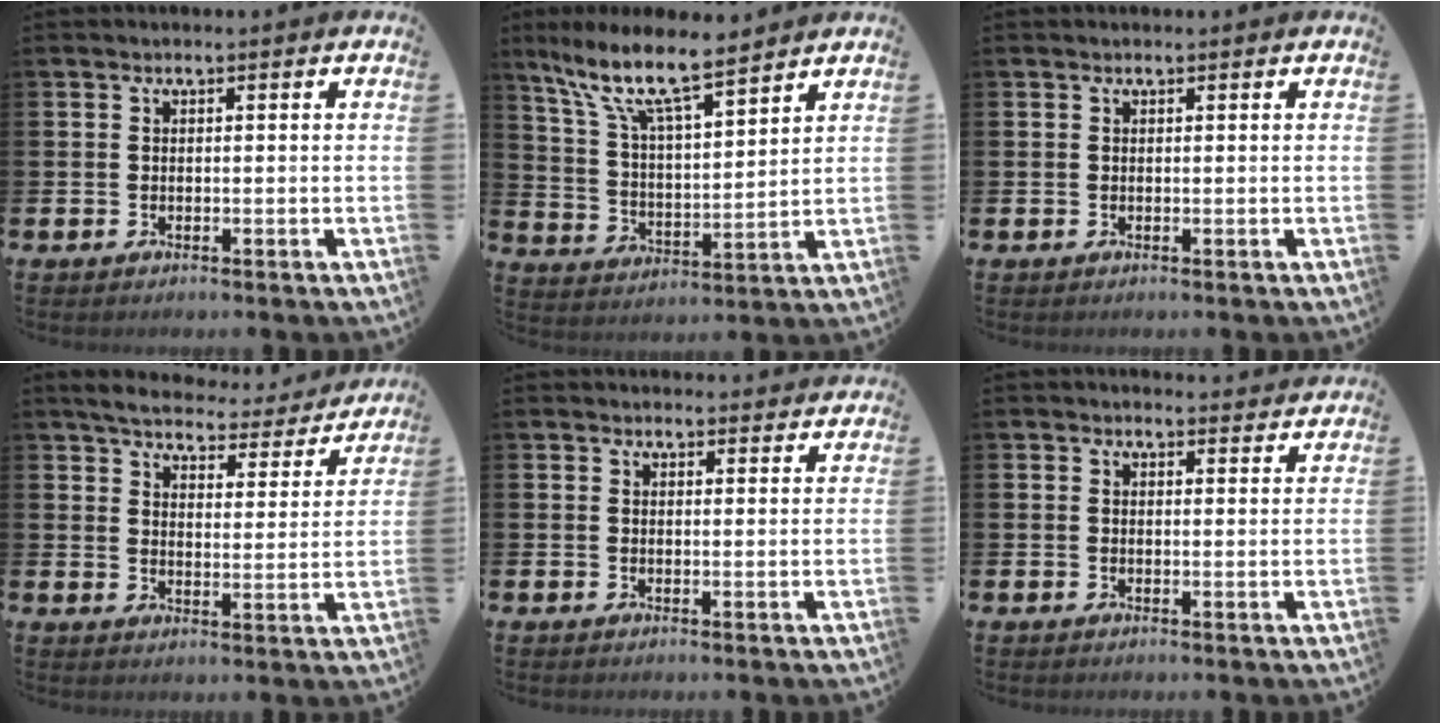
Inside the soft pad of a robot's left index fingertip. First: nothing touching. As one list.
[{"total": 10.4, "force": [8.5, 2.4, 5.4], "torque": [-0.134, -0.043, 0.146]}, {"total": 0.0}, {"total": 5.3, "force": [5.1, 1.1, 1.0], "torque": [-0.034, -0.037, 0.082]}, {"total": 2.3, "force": [2.2, 0.4, -0.1], "torque": [0.009, -0.013, 0.039]}, {"total": 2.3, "force": [2.3, 0.4, 0.0], "torque": [0.007, -0.014, 0.040]}]